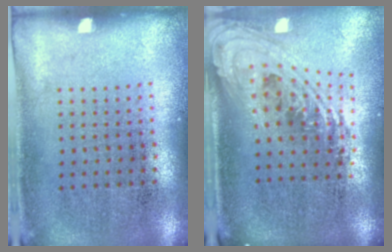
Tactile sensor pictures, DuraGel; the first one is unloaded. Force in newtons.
{"total": 2.4, "press": 1.7, "slide": 1.7}